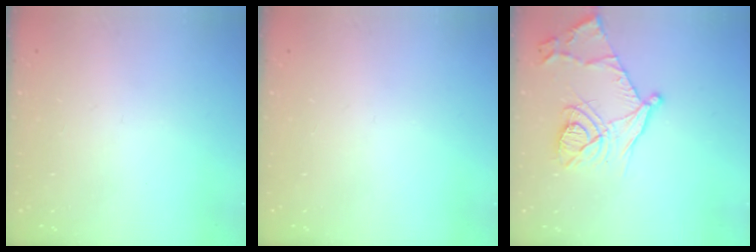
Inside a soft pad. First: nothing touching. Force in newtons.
{"total": 0.0}
{"total": 16.2, "press": 16.2, "slide": 1.4}